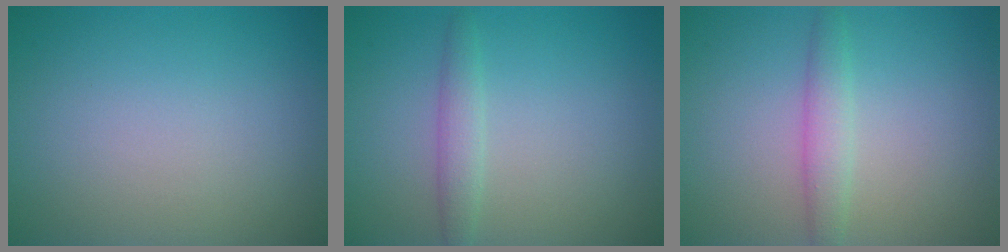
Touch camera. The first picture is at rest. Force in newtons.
{"total": 1.7, "press": 1.7, "slide": 0.0}
{"total": 2.2, "press": 2.2, "slide": 0.1}